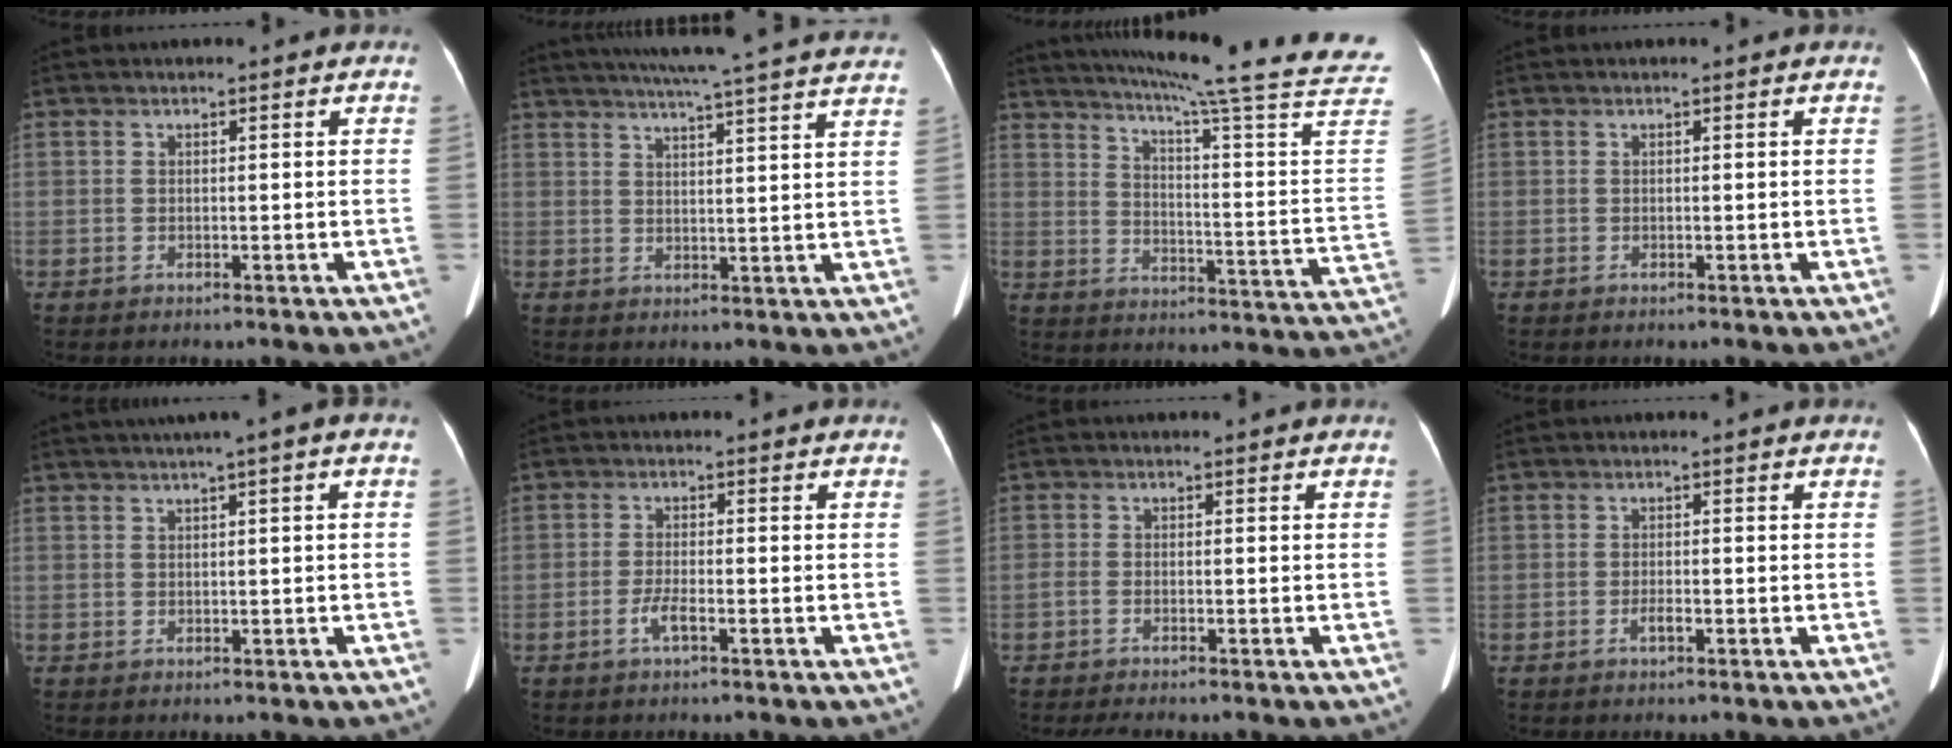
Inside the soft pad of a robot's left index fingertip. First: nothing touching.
{"total": 23.6, "force": [21.2, -0.2, 10.3], "torque": [-0.163, -0.017, 0.260]}
{"total": 26.7, "force": [22.8, -2.9, 13.6], "torque": [-0.210, -0.112, 0.285]}
{"total": 0.0}
{"total": 4.3, "force": [2.0, -0.1, 3.9], "torque": [-0.064, 0.021, 0.030]}
{"total": 2.4, "force": [-1.3, 0.2, 1.9], "torque": [-0.047, -0.004, -0.028]}
{"total": 3.1, "force": [-2.5, 0.6, 1.7], "torque": [-0.026, -0.005, -0.036]}
{"total": 1.1, "force": [-0.7, 0.2, 0.9], "torque": [-0.022, -0.002, -0.013]}